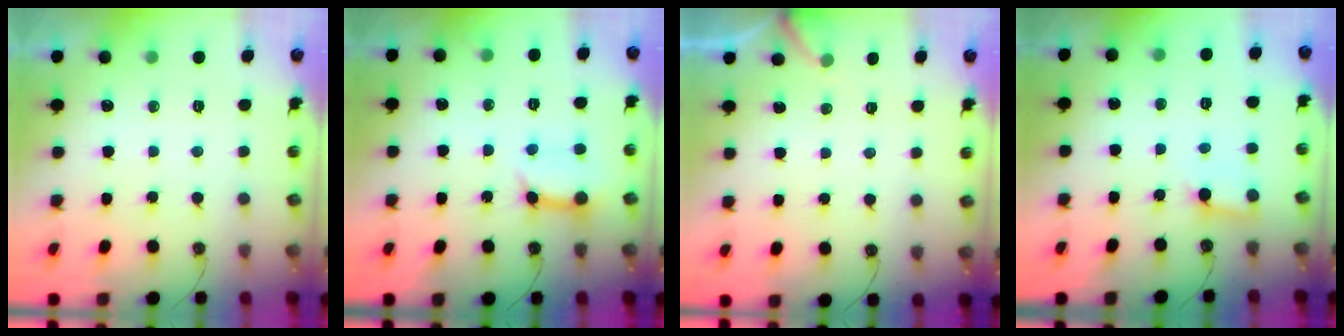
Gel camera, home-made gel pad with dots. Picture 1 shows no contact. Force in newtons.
{"total": 10.5, "press": 10.4, "slide": 1.2}
{"total": 2.8, "press": 2.8, "slide": 0.3}
{"total": 3.0, "press": 3.0, "slide": 0.4}